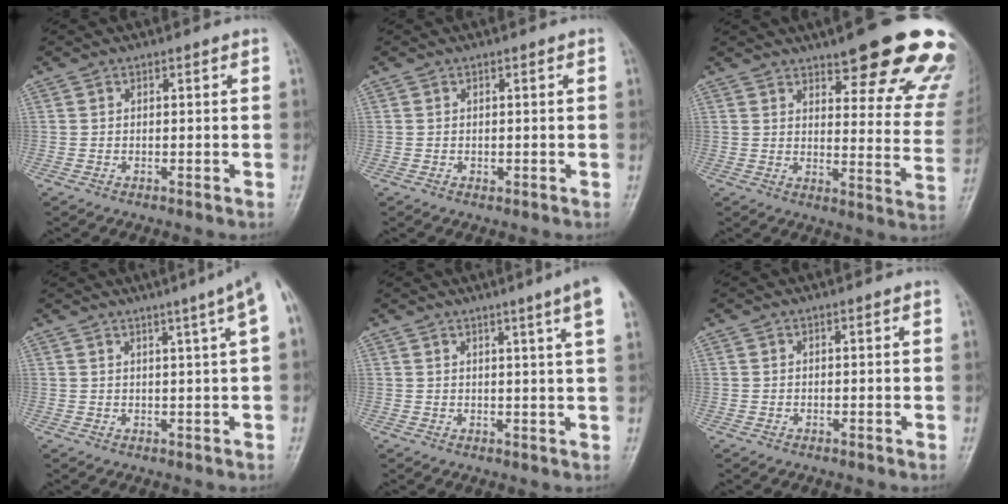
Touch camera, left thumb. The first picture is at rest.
{"total": 0.6, "force": [-0.1, 0.6, 0.2], "torque": [0.003, 0.001, 0.000]}
{"total": 22.4, "force": [15.8, 6.4, 14.5], "torque": [-0.133, -0.076, 0.188]}
{"total": 5.8, "force": [2.5, -0.4, 5.2], "torque": [-0.067, 0.008, 0.033]}
{"total": 6.6, "force": [3.7, -0.7, 5.4], "torque": [-0.072, -0.010, 0.041]}
{"total": 0.0}